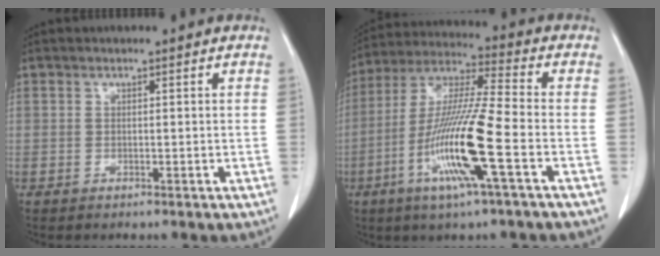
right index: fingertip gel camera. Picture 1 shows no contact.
{"total": 15.2, "force": [-5.2, -0.2, 14.3], "torque": [-0.291, -0.014, -0.105]}